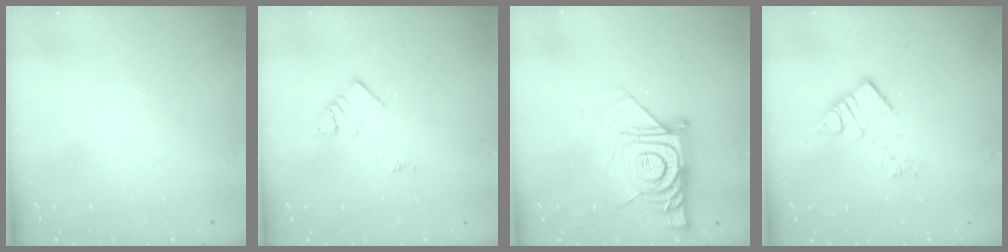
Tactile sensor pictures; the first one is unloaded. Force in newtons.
{"total": 2.7, "press": 2.6, "slide": 0.4}
{"total": 15.3, "press": 15.2, "slide": 1.1}
{"total": 7.9, "press": 7.9, "slide": 0.4}